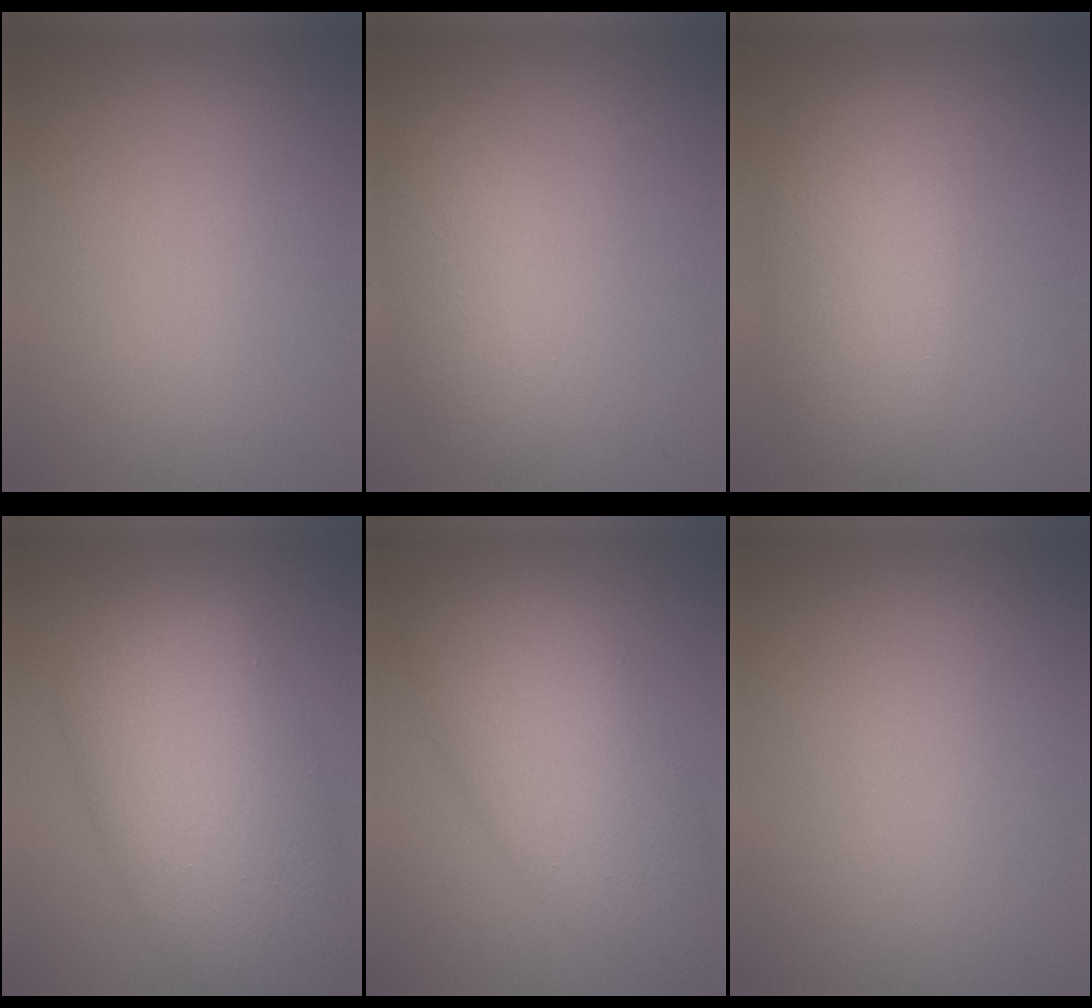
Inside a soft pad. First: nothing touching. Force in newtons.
{"total": 3.3, "press": 3.2, "slide": 0.0}
{"total": 6.7, "press": 6.7, "slide": 0.1}
{"total": 11.7, "press": 11.7, "slide": 0.2}
{"total": 8.5, "press": 8.5, "slide": 0.2}
{"total": 0.0}